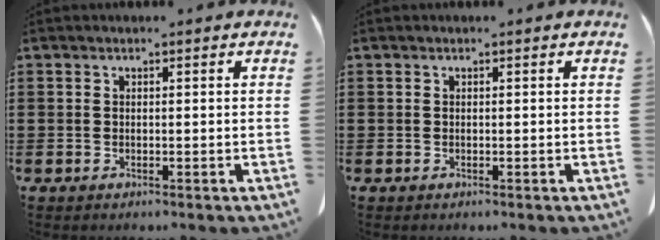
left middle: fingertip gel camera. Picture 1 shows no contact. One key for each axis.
{"total": 0.0}